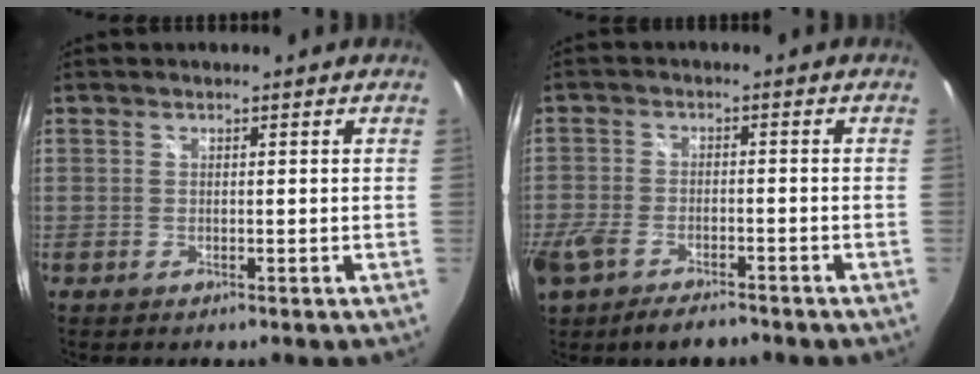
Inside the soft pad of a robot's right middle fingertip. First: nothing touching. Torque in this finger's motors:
{"motor_torque": [1.10, -1.04, 0.37, 0.16]}